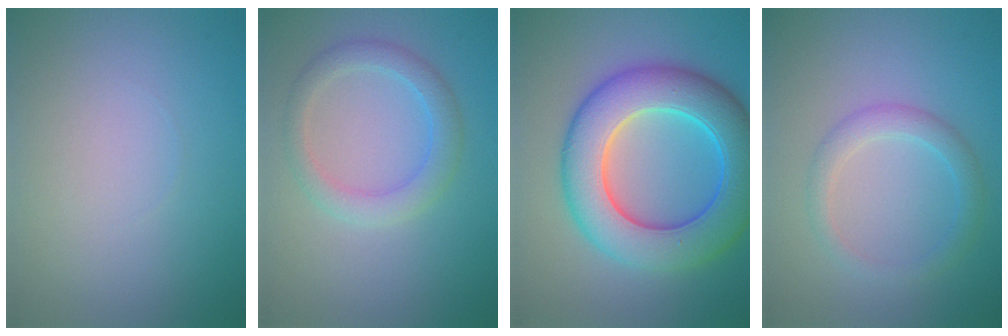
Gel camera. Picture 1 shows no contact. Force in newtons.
{"total": 3.0, "press": 3.0, "slide": 0.1}
{"total": 10.4, "press": 10.4, "slide": 0.2}
{"total": 2.5, "press": 2.4, "slide": 0.2}